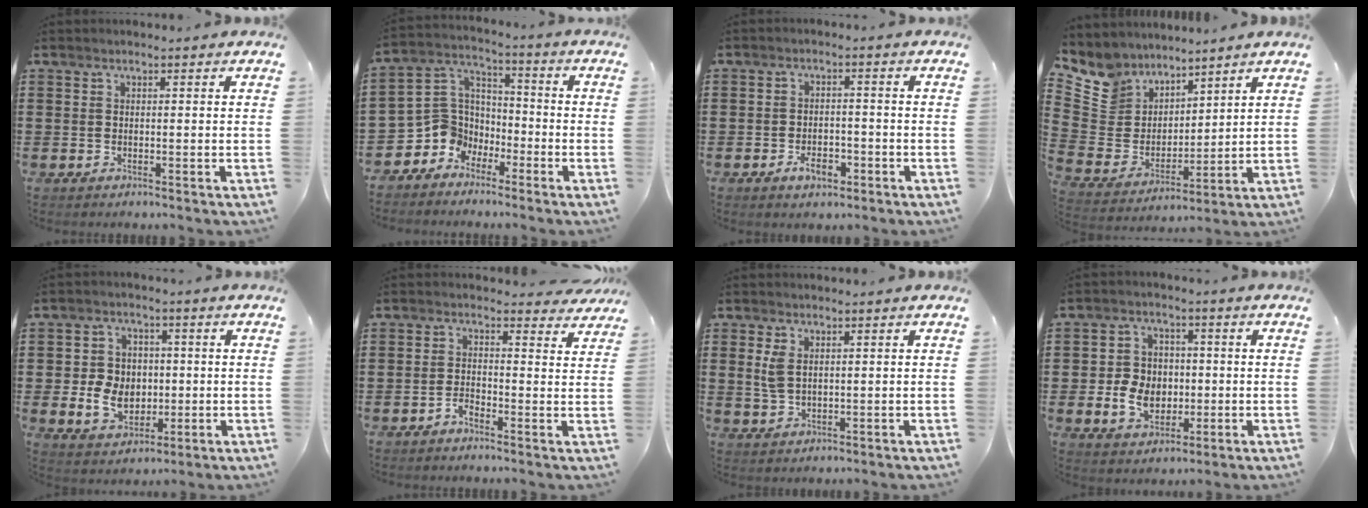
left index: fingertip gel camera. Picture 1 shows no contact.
{"total": 7.0, "force": [-3.4, 6.1, 0.6], "torque": [-0.064, -0.005, -0.074]}
{"total": 3.5, "force": [-2.1, 1.8, 2.2], "torque": [-0.038, 0.005, -0.039]}
{"total": 8.3, "force": [6.6, 5.0, -0.4], "torque": [-0.050, -0.060, 0.130]}
{"total": 6.7, "force": [-0.2, 5.7, 3.4], "torque": [-0.078, 0.011, -0.004]}
{"total": 1.4, "force": [-0.2, 1.0, 1.0], "torque": [-0.016, -0.001, -0.008]}
{"total": 3.0, "force": [1.0, 1.7, 2.3], "torque": [-0.059, 0.005, 0.015]}
{"total": 6.4, "force": [-0.6, 5.4, 3.4], "torque": [-0.075, 0.009, -0.011]}